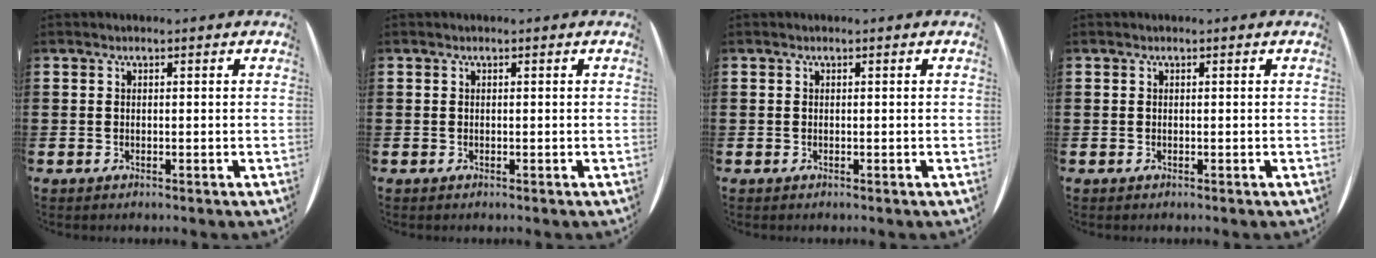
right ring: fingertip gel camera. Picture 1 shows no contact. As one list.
[{"total": 0.0}, {"total": 0.0}, {"total": 0.0}]